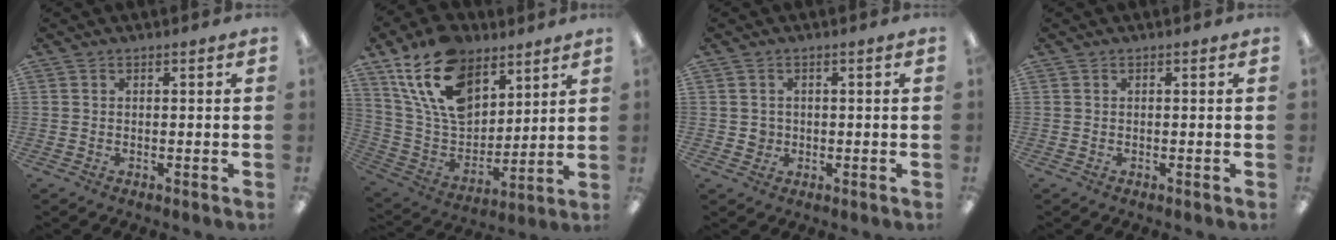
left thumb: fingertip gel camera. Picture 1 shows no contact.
{"total": 19.1, "force": [11.4, 11.5, 10.2], "torque": [-0.208, -0.045, 0.212]}
{"total": 2.1, "force": [-0.1, 2.0, 0.6], "torque": [-0.014, 0.004, -0.004]}
{"total": 0.0}